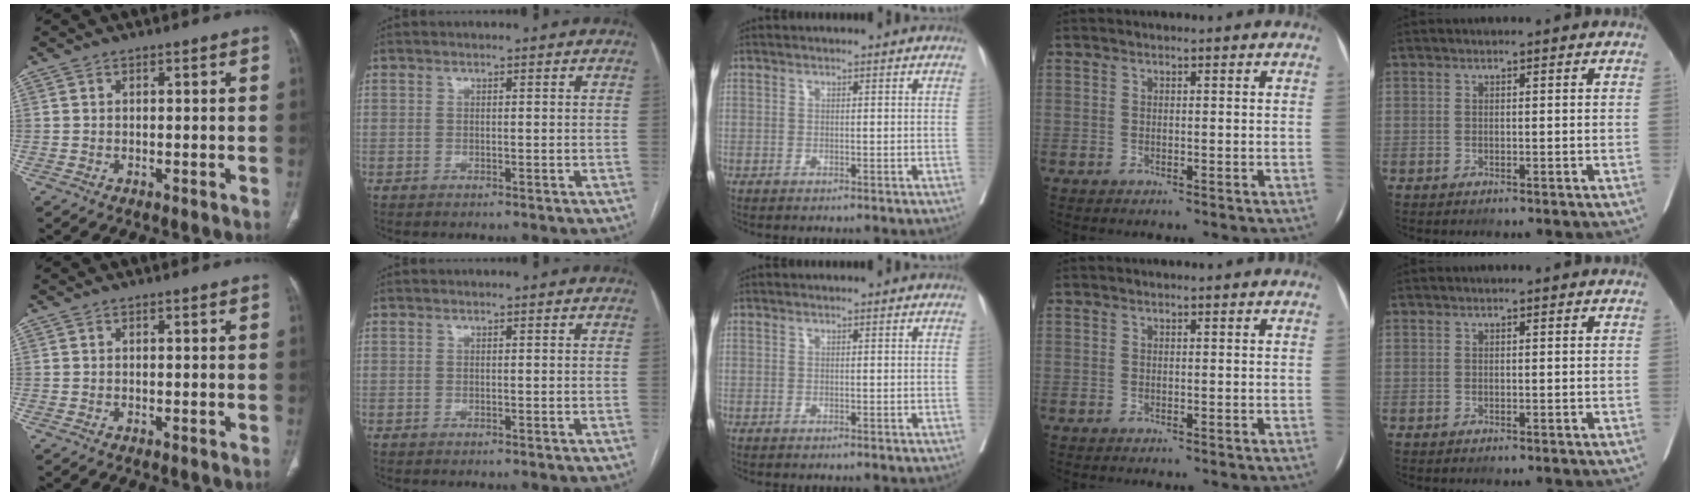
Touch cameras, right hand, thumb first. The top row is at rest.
{}